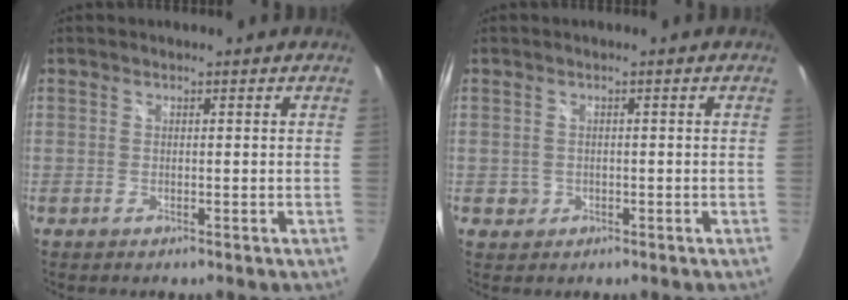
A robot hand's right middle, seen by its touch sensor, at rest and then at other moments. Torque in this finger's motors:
{"motor_torque": [0.21, -0.32, 0.03, 0.01]}